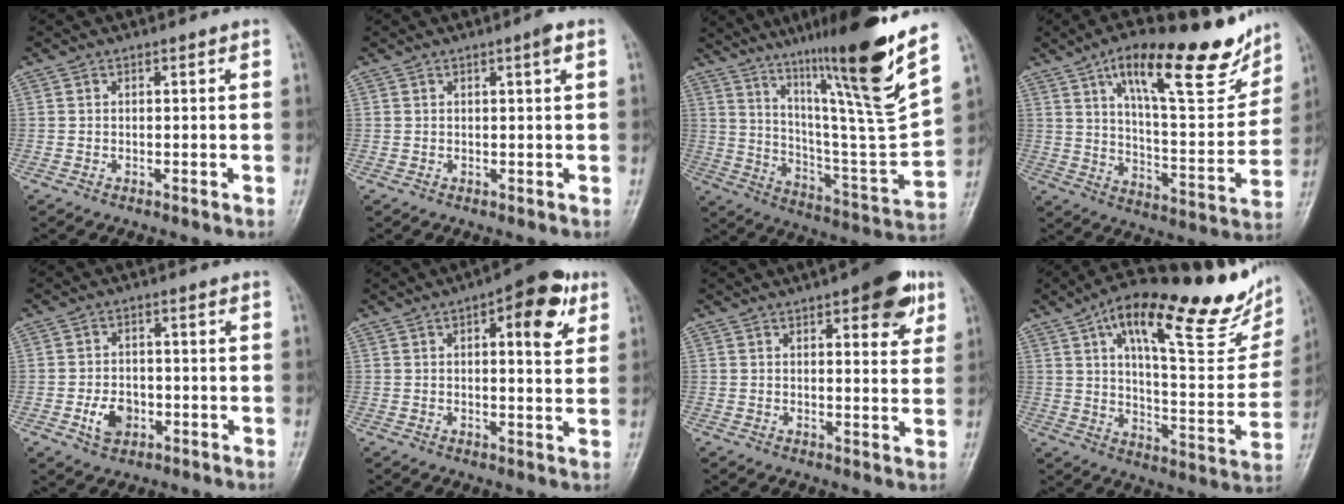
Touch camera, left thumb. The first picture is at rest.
{"total": 1.6, "force": [0.7, 0.0, 1.5], "torque": [-0.026, 0.000, 0.011]}
{"total": 25.9, "force": [16.8, 1.2, 19.8], "torque": [-0.288, -0.085, 0.282]}
{"total": 22.2, "force": [14.0, 7.0, 15.7], "torque": [-0.190, -0.058, 0.222]}
{"total": 5.2, "force": [-1.7, 3.8, 3.2], "torque": [-0.041, 0.006, -0.028]}
{"total": 11.1, "force": [4.7, 4.2, 9.2], "torque": [-0.097, -0.005, 0.055]}
{"total": 10.3, "force": [5.5, 3.7, 7.9], "torque": [-0.074, -0.018, 0.064]}
{"total": 27.4, "force": [15.8, 8.5, 20.7], "torque": [-0.259, -0.033, 0.242]}